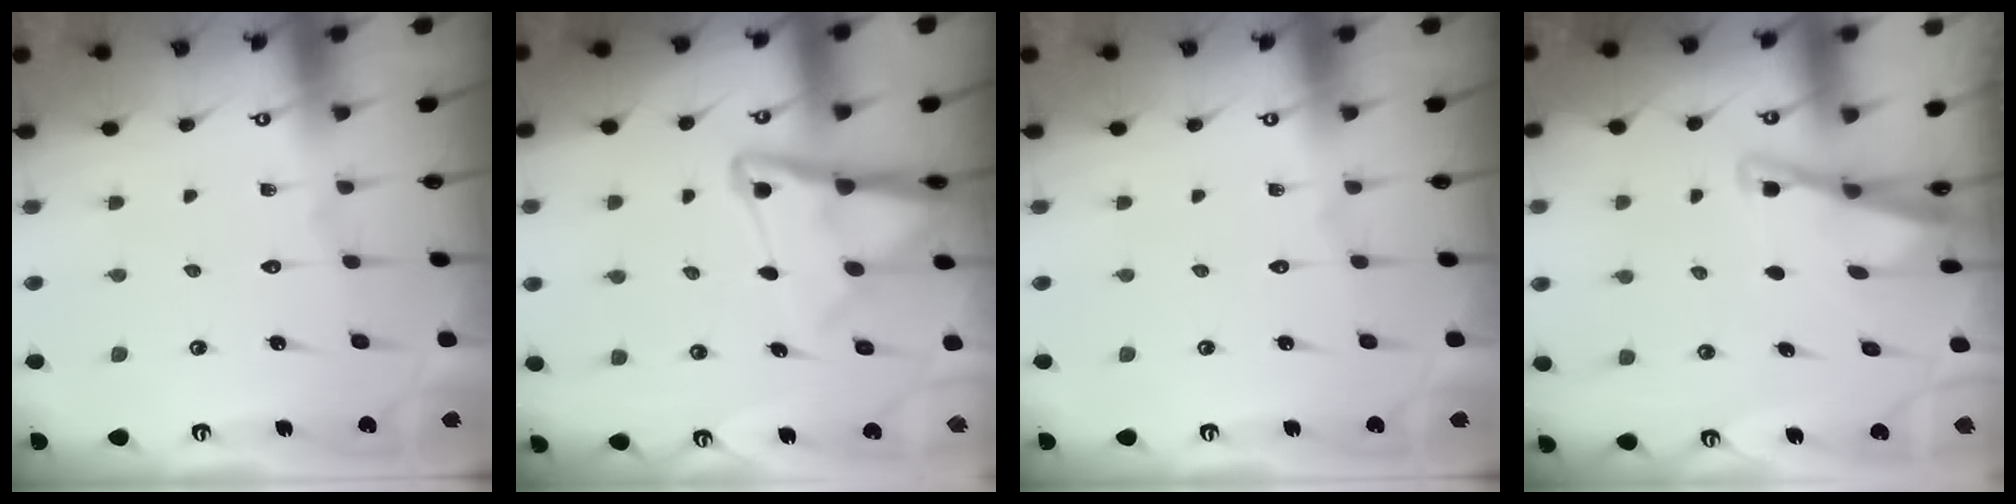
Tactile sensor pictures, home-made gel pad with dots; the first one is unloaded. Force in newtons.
{"total": 8.8, "press": 8.7, "slide": 1.1}
{"total": 0.0}
{"total": 3.0, "press": 3.0, "slide": 0.3}